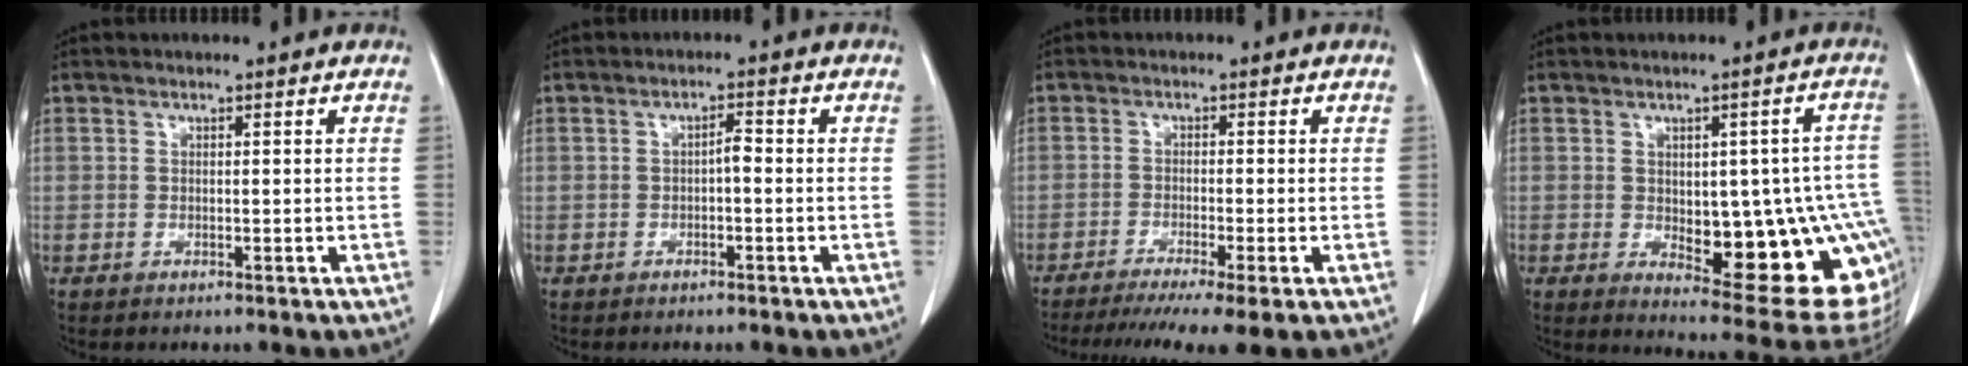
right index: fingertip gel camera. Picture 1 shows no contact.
{"total": 1.7, "force": [-0.4, 0.5, 1.6], "torque": [-0.029, 0.004, -0.006]}
{"total": 9.0, "force": [-6.8, -0.2, 5.9], "torque": [-0.089, -0.020, -0.105]}
{"total": 18.5, "force": [-3.0, 6.2, 17.2], "torque": [-0.144, 0.018, -0.009]}